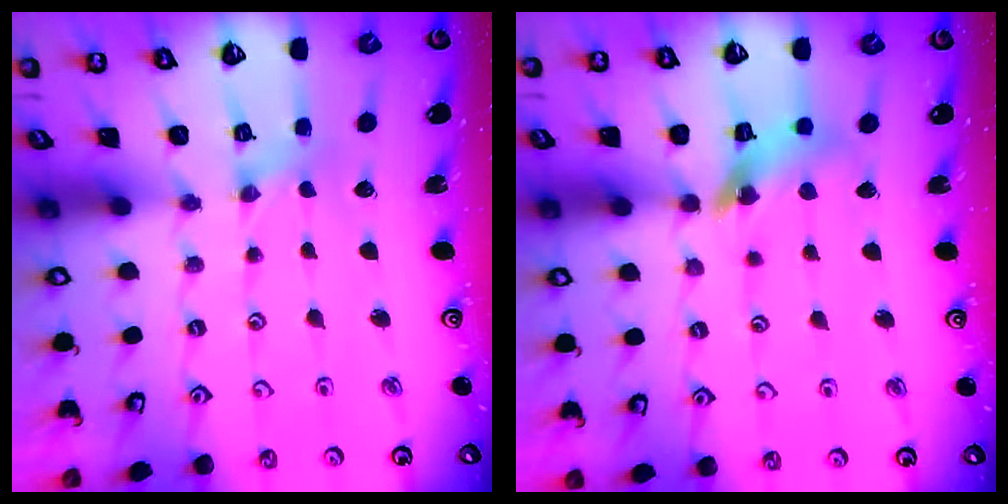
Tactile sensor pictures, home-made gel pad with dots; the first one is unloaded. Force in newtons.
{"total": 11.8, "press": 11.7, "slide": 1.4}